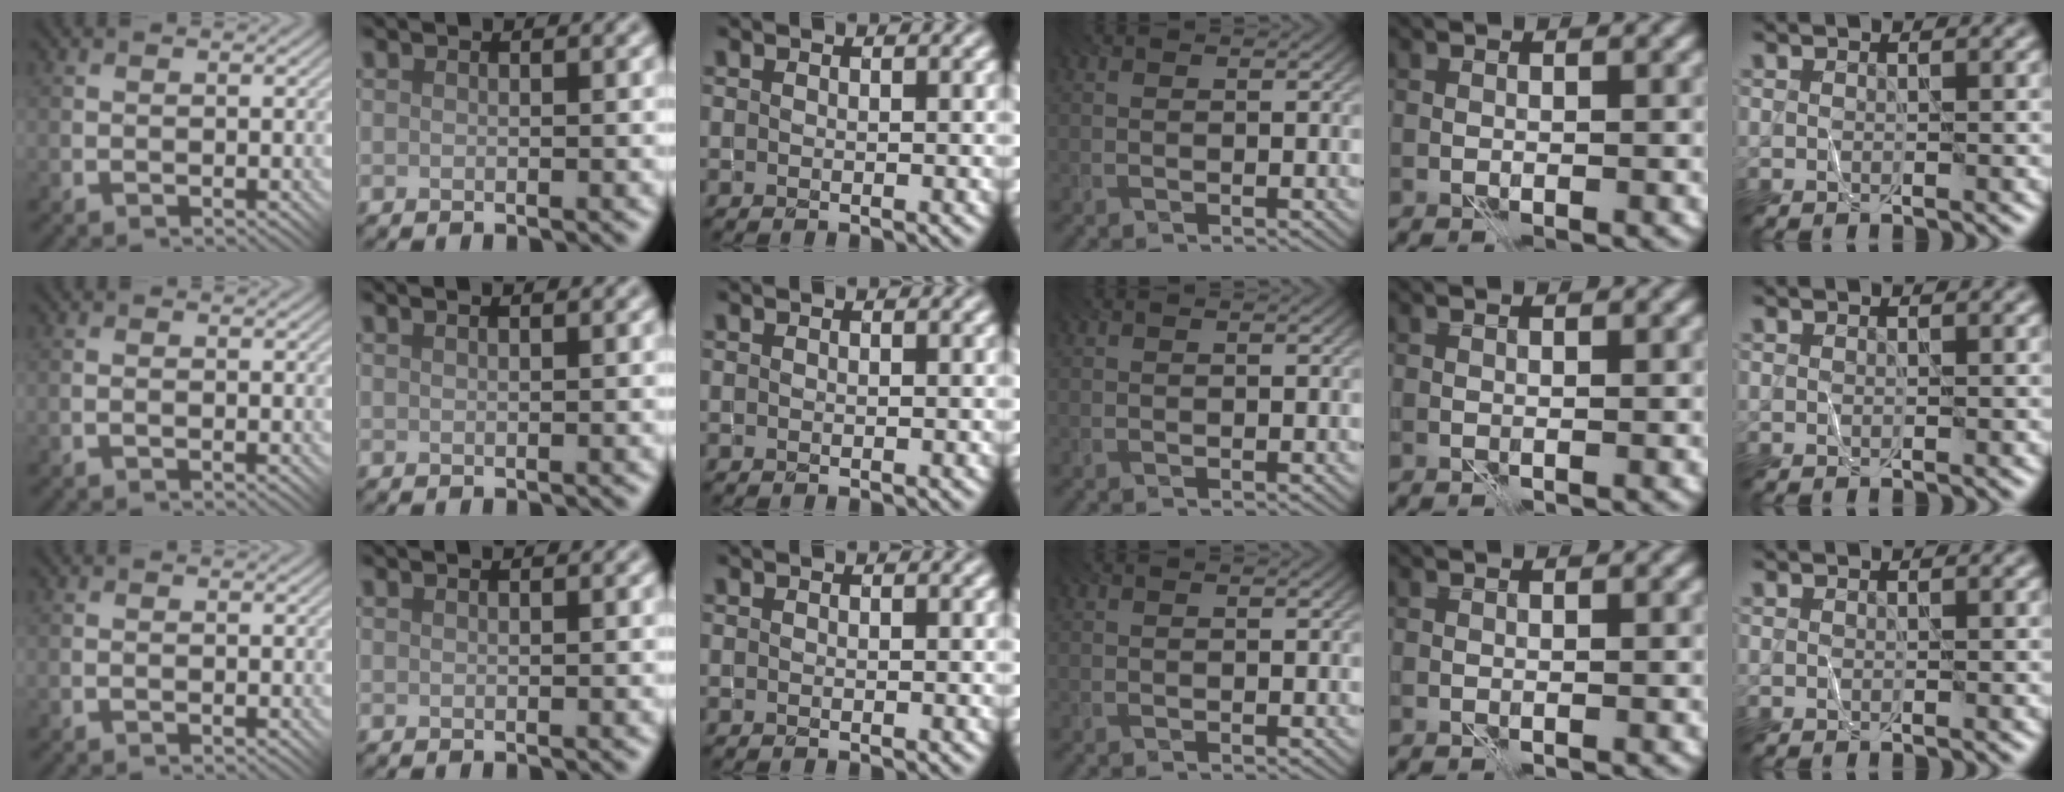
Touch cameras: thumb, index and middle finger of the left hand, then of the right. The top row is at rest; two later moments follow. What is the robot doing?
{"motion": "fold", "object": "shorts"}